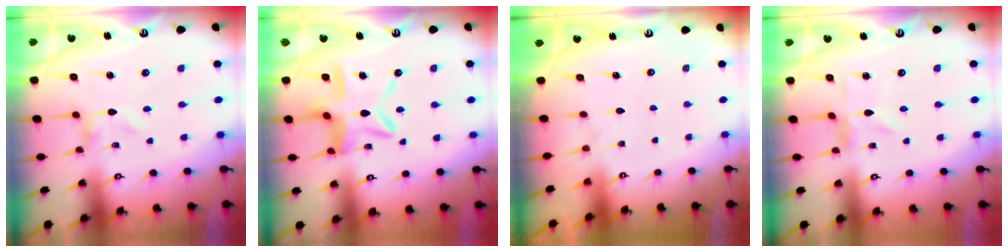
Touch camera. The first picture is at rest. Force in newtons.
{"total": 12.2, "press": 12.2, "slide": 1.2}
{"total": 1.8, "press": 1.8, "slide": 0.1}
{"total": 0.8, "press": 0.8, "slide": 0.2}